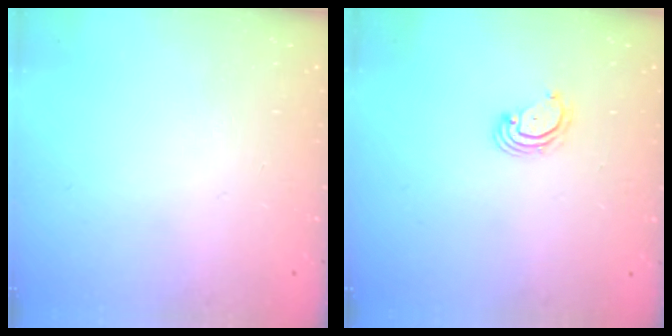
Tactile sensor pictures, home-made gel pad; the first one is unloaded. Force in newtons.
{"total": 3.0, "press": 3.0, "slide": 0.2}